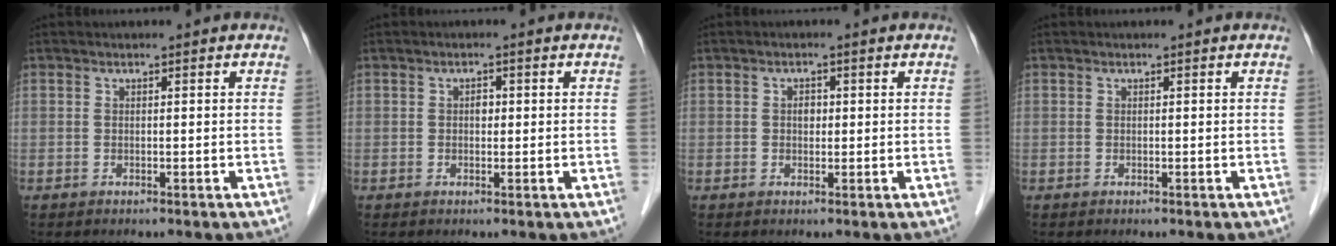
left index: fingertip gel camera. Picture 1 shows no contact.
{"total": 1.1, "force": [0.1, 0.8, 0.8], "torque": [-0.011, 0.004, -0.001]}
{"total": 1.4, "force": [0.1, 1.0, 0.9], "torque": [-0.014, 0.004, 0.001]}
{"total": 0.0}